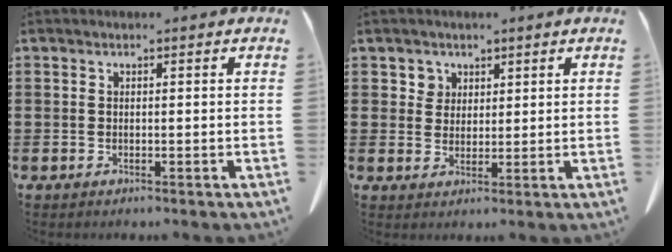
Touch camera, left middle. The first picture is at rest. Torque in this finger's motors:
{"motor_torque": [-0.06, 0.09, 0.00, 0.01]}